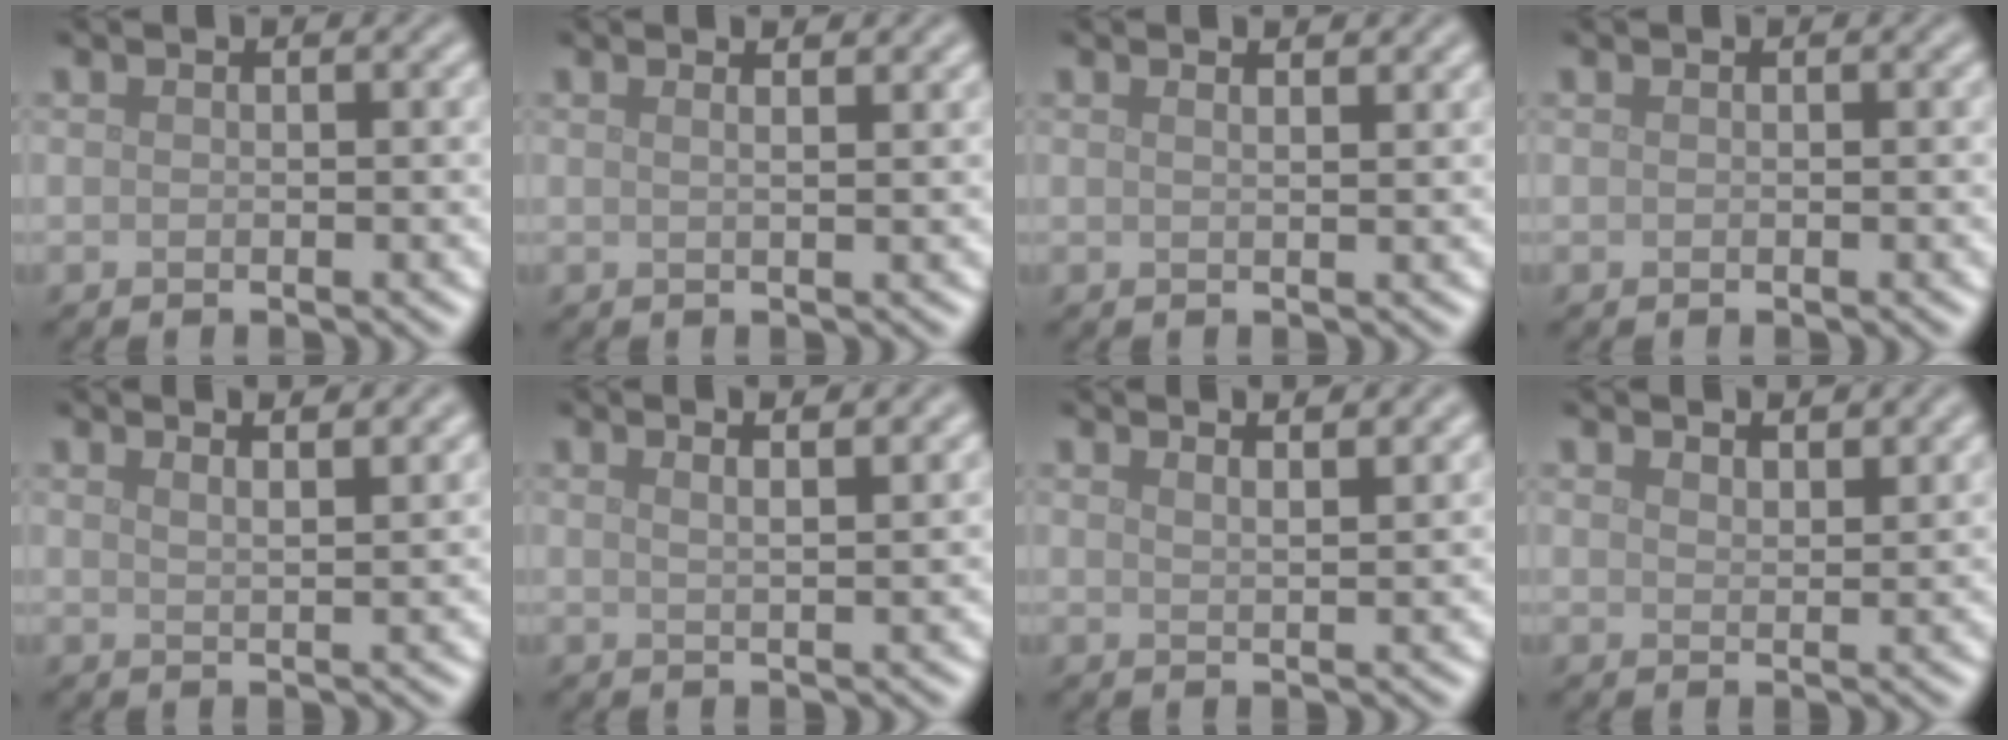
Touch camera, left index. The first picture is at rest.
{"total": 2.9, "force": [1.8, 1.3, 1.8], "torque": [-0.002, 0.012, -0.011]}
{"total": 2.2, "force": [1.6, 0.9, 1.3], "torque": [0.000, 0.004, -0.005]}
{"total": 0.0}
{"total": 4.5, "force": [3.3, 1.6, 2.6], "torque": [-0.004, 0.028, 0.013]}
{"total": 4.5, "force": [3.0, 1.7, 2.9], "torque": [-0.012, 0.029, 0.005]}
{"total": 4.0, "force": [3.1, 1.4, 2.2], "torque": [0.002, 0.022, 0.013]}
{"total": 2.6, "force": [2.4, 0.5, 0.8], "torque": [-0.012, 0.002, 0.040]}